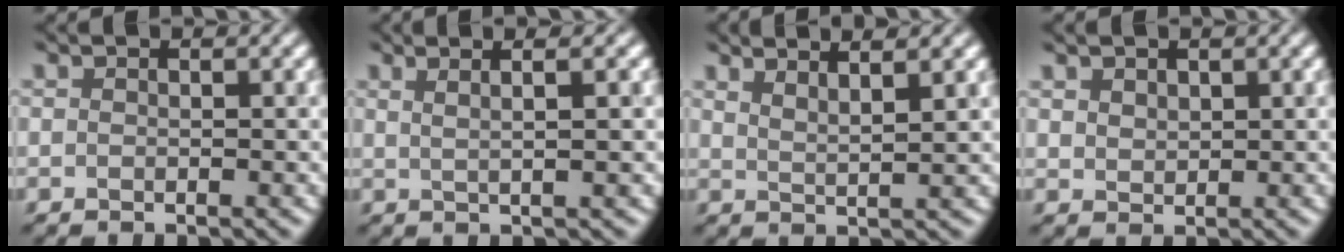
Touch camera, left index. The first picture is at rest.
{"total": 4.5, "force": [2.3, 1.7, 3.4], "torque": [-0.029, 0.025, 0.000]}
{"total": 3.5, "force": [2.8, 0.7, 2.0], "torque": [-0.014, 0.015, 0.025]}
{"total": 1.7, "force": [1.2, 1.0, 0.6], "torque": [-0.016, 0.002, 0.025]}